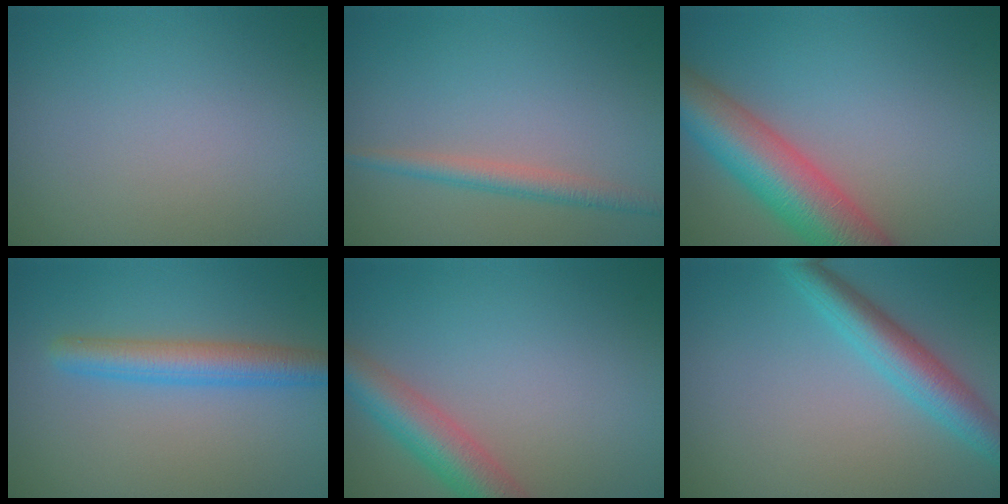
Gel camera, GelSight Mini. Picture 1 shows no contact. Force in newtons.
{"total": 2.2, "press": 2.2, "slide": 0.0}
{"total": 8.8, "press": 8.8, "slide": 0.4}
{"total": 3.9, "press": 3.9, "slide": 0.0}
{"total": 5.3, "press": 5.3, "slide": 0.1}
{"total": 4.2, "press": 4.2, "slide": 0.1}